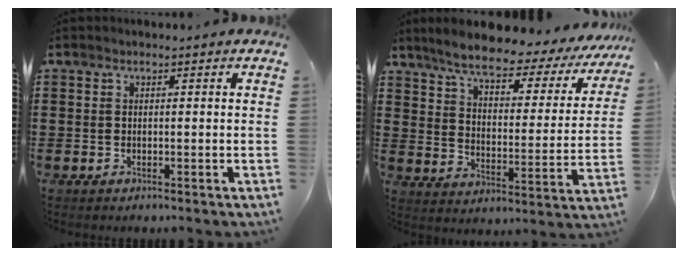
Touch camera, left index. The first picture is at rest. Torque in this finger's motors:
{"motor_torque": [2.14, 0.00, 1.05, 0.21]}